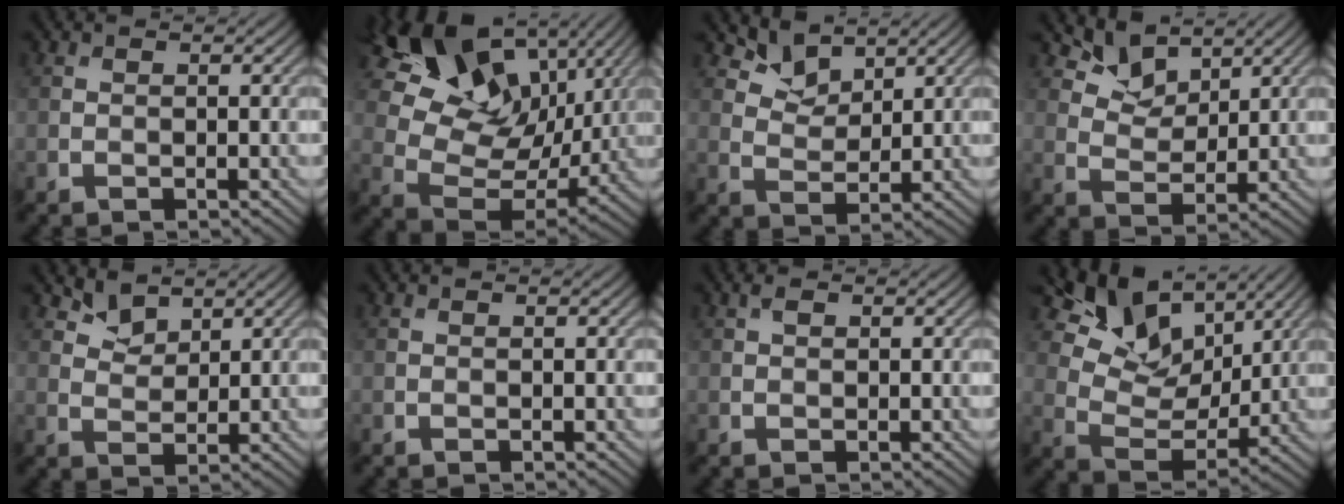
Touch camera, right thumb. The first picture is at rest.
{"total": 16.8, "force": [8.9, 10.4, 9.8], "torque": [-0.215, 0.024, 0.153]}
{"total": 4.2, "force": [3.3, 2.1, 1.5], "torque": [-0.041, -0.008, 0.064]}
{"total": 5.1, "force": [3.8, 2.6, 2.1], "torque": [-0.051, -0.007, 0.071]}
{"total": 3.0, "force": [2.4, 1.5, 1.0], "torque": [-0.023, -0.008, 0.050]}
{"total": 0.0}
{"total": 0.9, "force": [0.4, 0.5, 0.6], "torque": [-0.013, 0.001, 0.008]}
{"total": 11.8, "force": [7.3, 6.9, 6.2], "torque": [-0.129, 0.000, 0.128]}